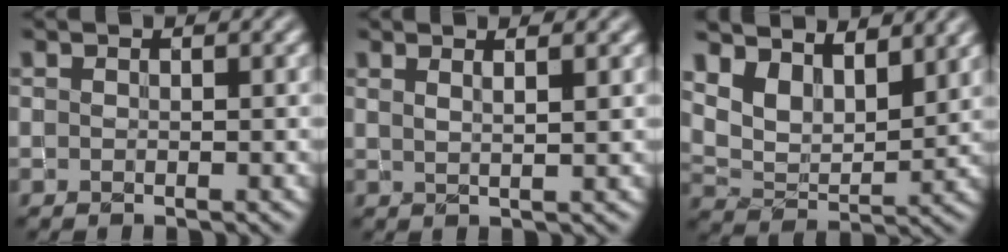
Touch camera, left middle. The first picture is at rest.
{"total": 2.8, "force": [1.6, 1.0, 2.1], "torque": [-0.008, 0.005, 0.000]}
{"total": 6.8, "force": [5.1, 2.9, 3.4], "torque": [-0.081, -0.004, 0.095]}